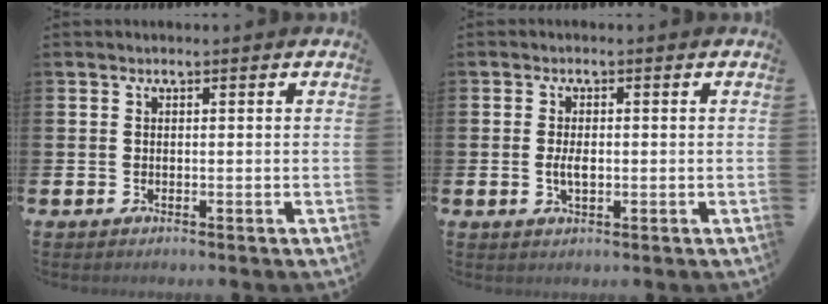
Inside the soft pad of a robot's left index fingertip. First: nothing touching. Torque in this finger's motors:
{"motor_torque": [0.58, 0.04, 0.03, 0.03]}